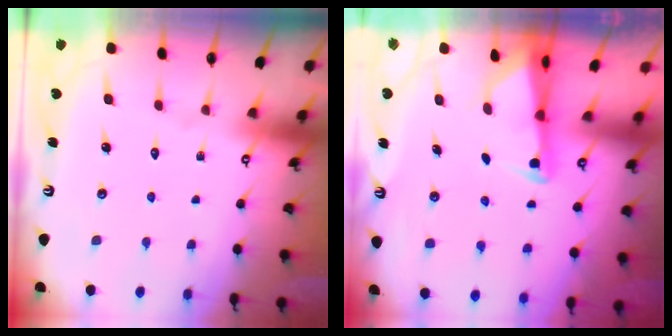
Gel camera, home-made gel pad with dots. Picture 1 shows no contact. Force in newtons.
{"total": 2.3, "press": 2.3, "slide": 0.5}